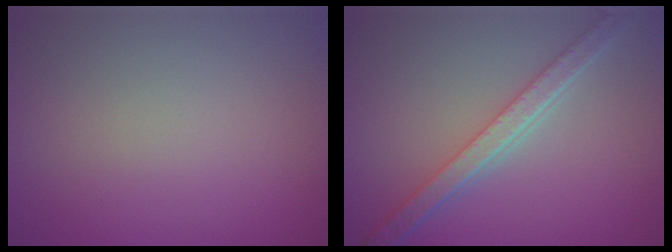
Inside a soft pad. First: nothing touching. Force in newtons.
{"total": 5.1, "press": 4.0, "slide": 3.1}